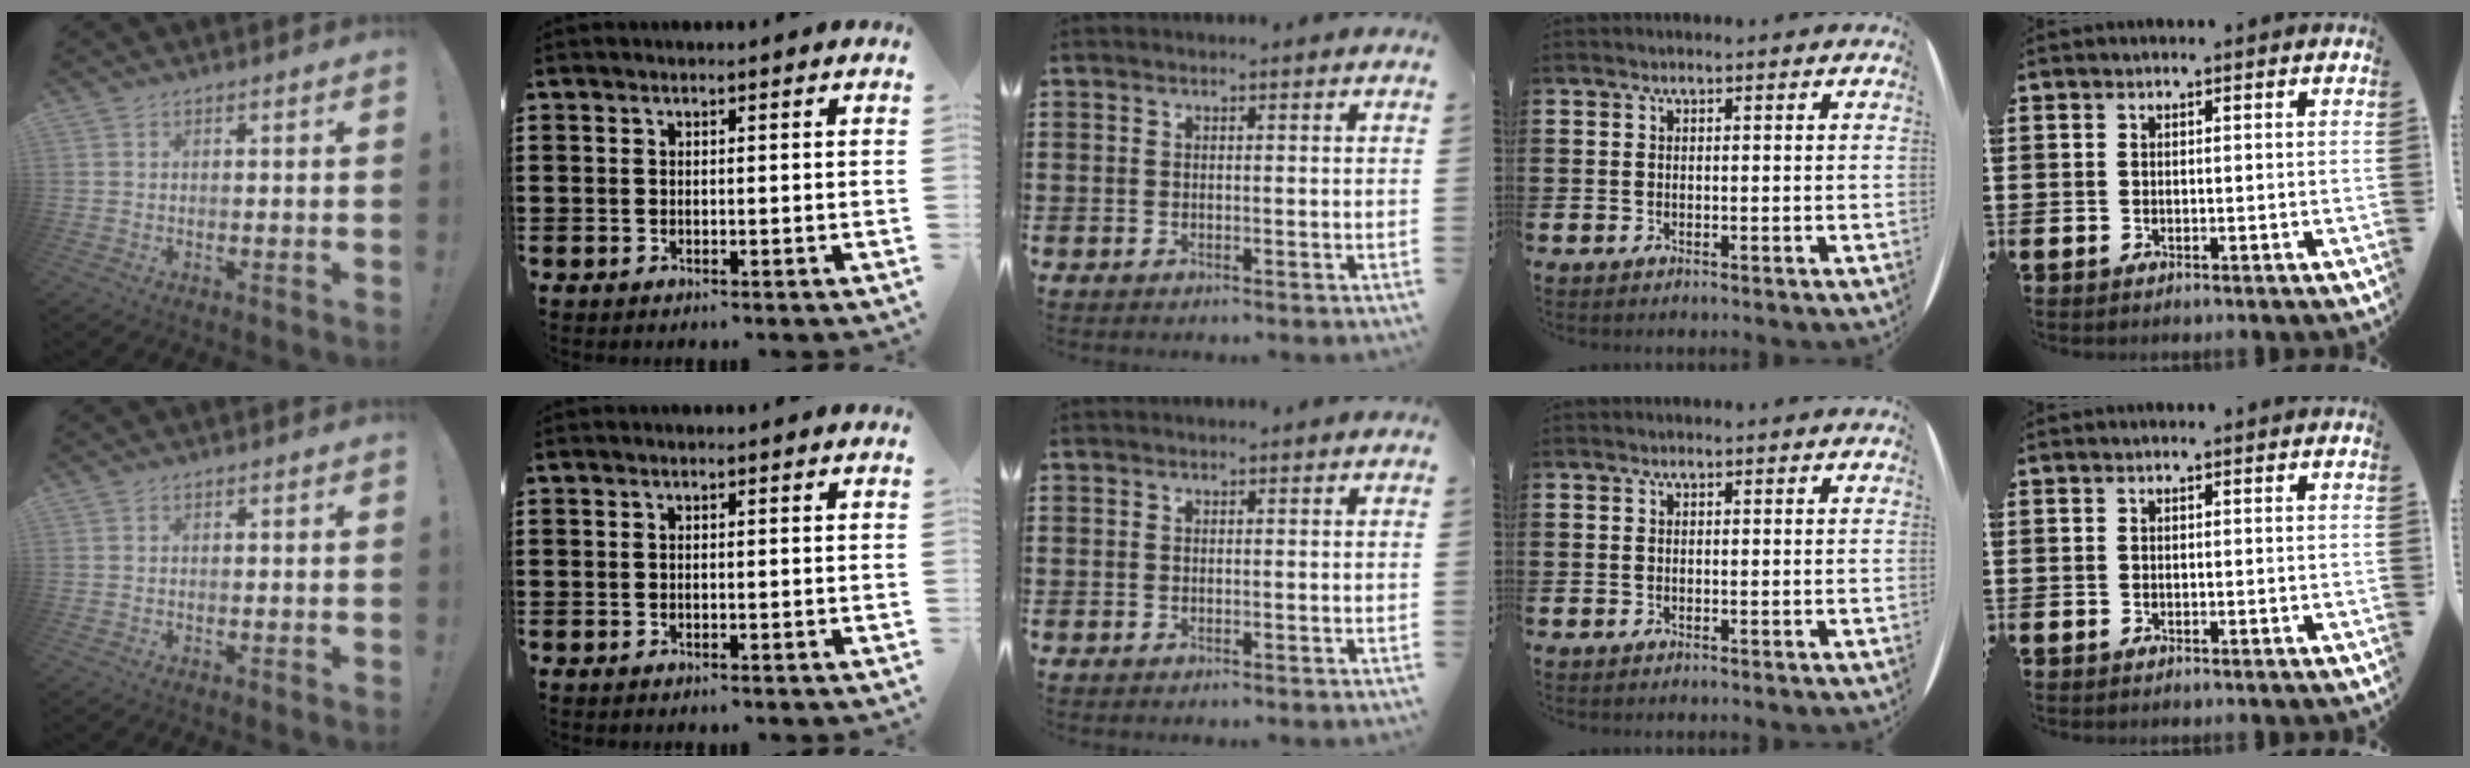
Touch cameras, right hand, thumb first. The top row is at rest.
{}